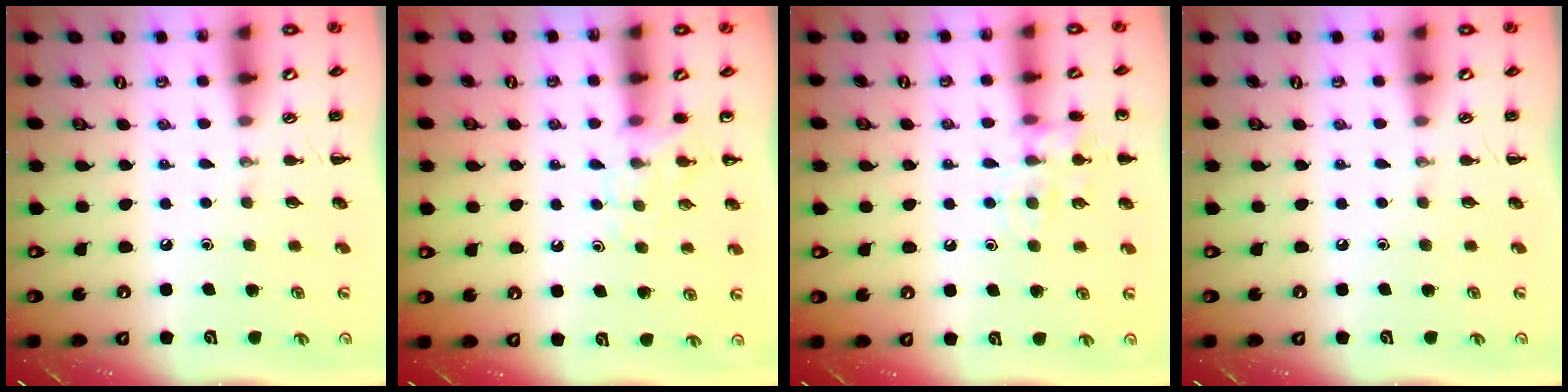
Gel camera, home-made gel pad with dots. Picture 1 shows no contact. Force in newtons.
{"total": 6.5, "press": 6.3, "slide": 1.7}
{"total": 10.5, "press": 10.5, "slide": 0.8}
{"total": 0.0}